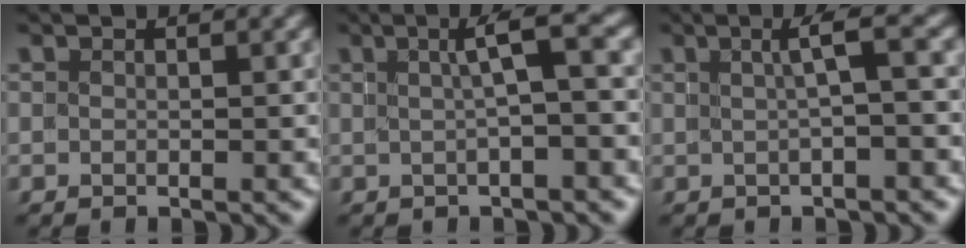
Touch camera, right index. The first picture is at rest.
{"total": 2.7, "force": [0.4, -0.7, 2.6], "torque": [-0.027, 0.012, 0.008]}
{"total": 2.1, "force": [0.1, -0.7, 1.9], "torque": [-0.021, 0.007, 0.007]}